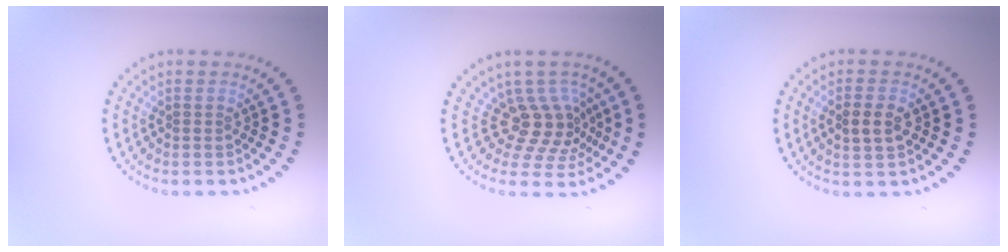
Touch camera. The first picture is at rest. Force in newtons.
{"total": 3.8, "press": 2.8, "slide": 2.7}
{"total": 2.4, "press": 2.4, "slide": 0.3}